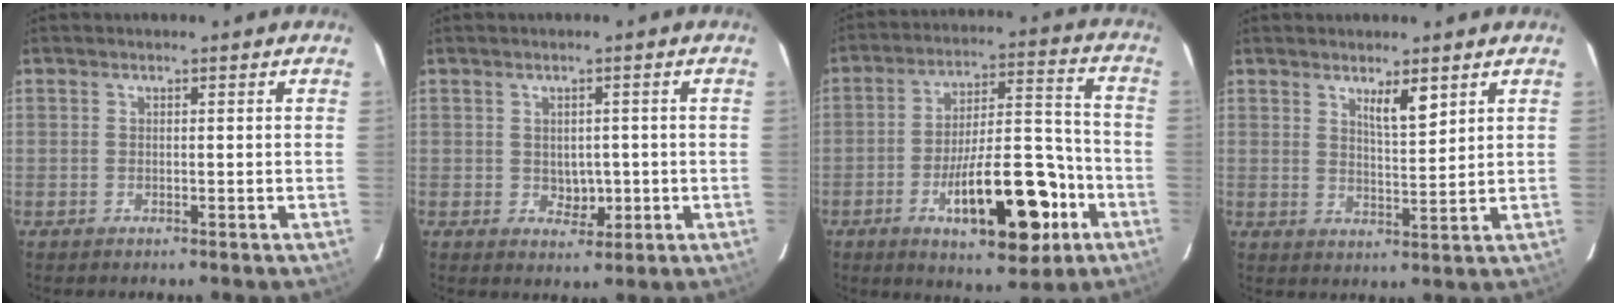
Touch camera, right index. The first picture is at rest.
{"total": 3.2, "force": [-0.3, 2.3, 2.2], "torque": [-0.025, 0.000, 0.004]}
{"total": 17.0, "force": [-7.0, 5.2, 14.6], "torque": [-0.225, 0.015, -0.098]}
{"total": 4.2, "force": [2.7, 0.6, 3.1], "torque": [-0.055, -0.006, 0.049]}